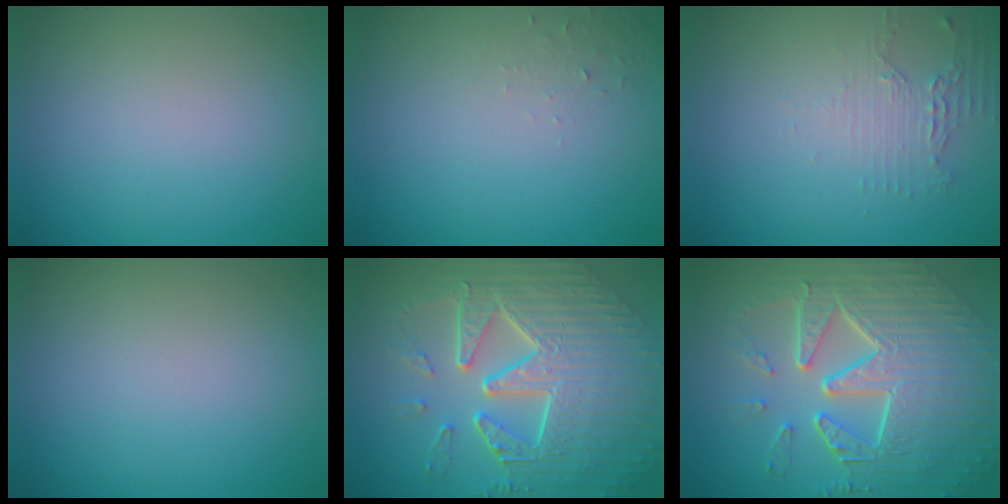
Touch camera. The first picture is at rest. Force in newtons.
{"total": 1.0, "press": 0.9, "slide": 0.1}
{"total": 2.2, "press": 1.7, "slide": 1.4}
{"total": 0.0}
{"total": 10.3, "press": 7.0, "slide": 7.5}
{"total": 9.7, "press": 6.6, "slide": 7.1}